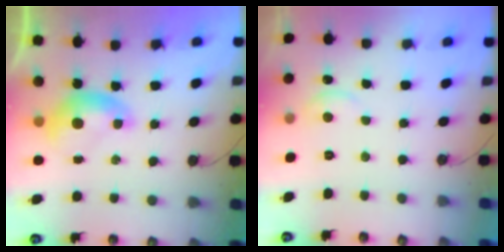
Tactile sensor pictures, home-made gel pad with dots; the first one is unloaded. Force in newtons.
{"total": 2.9, "press": 2.9, "slide": 0.2}